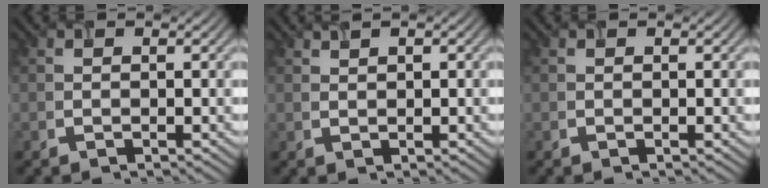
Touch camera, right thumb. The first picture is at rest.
{"total": 1.1, "force": [1.0, 0.1, 0.5], "torque": [-0.011, -0.002, 0.022]}
{"total": 0.0}